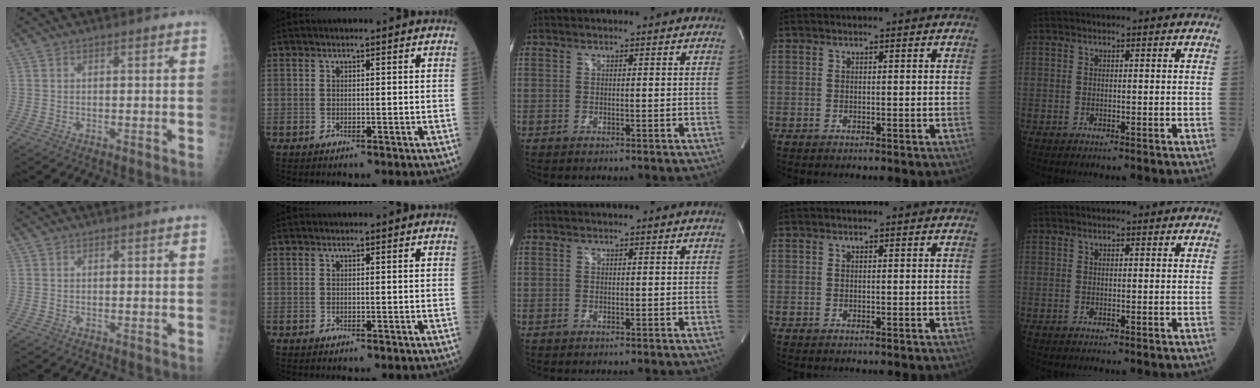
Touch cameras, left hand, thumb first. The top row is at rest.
{}